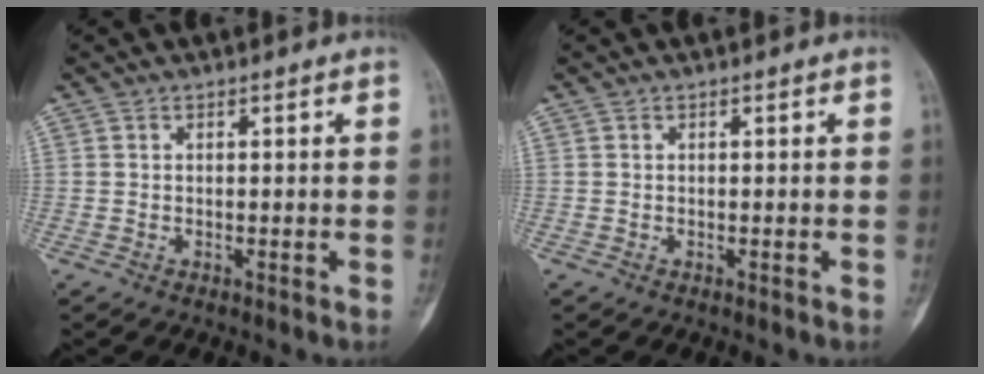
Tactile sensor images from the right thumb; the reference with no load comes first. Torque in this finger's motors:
{"motor_torque": [0.26, 0.16, 0.08, -0.06, 0.03]}